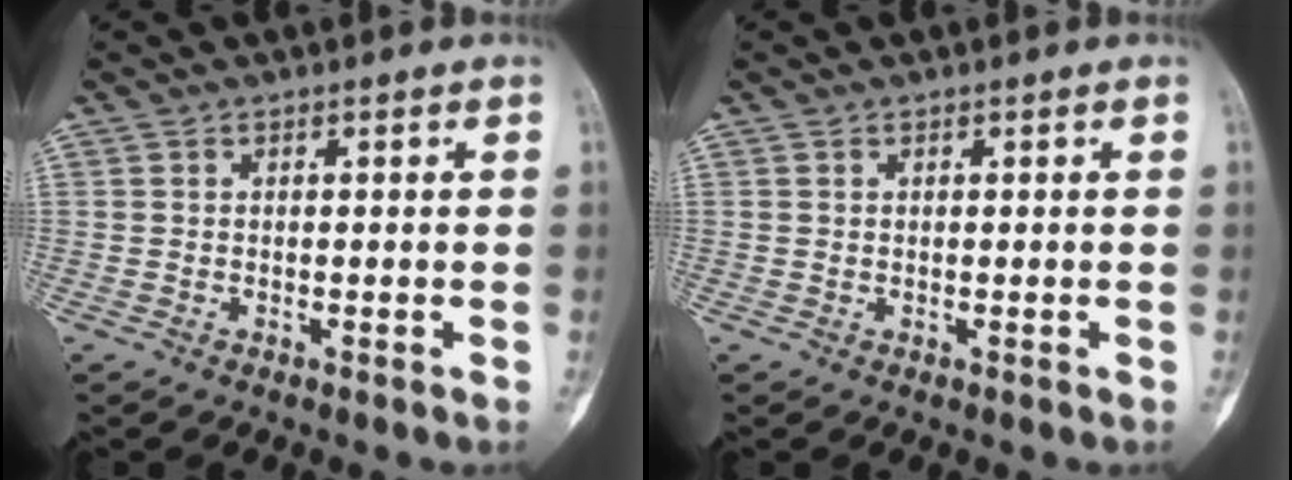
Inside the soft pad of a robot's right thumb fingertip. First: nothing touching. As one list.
[{"total": 0.0}]